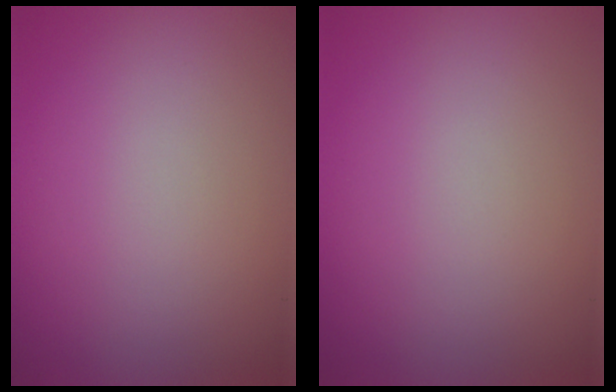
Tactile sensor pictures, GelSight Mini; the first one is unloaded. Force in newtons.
{"total": 0.0}